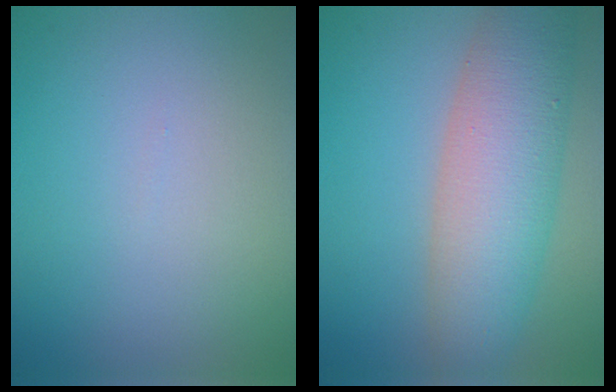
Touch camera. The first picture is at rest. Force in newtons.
{"total": 8.4, "press": 8.4, "slide": 0.3}